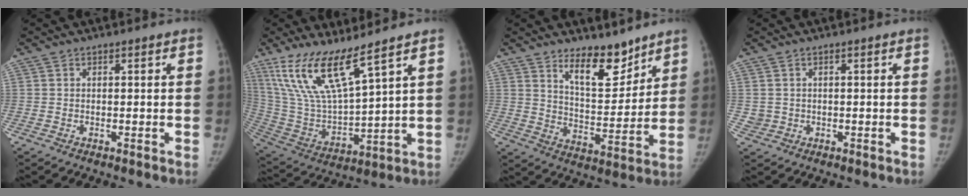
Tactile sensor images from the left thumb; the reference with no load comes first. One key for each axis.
{"total": 15.8, "fx": 10.5, "fy": 3.1, "fz": 11.3, "tx": -0.217, "ty": -0.056, "tz": 0.224}
{"total": 10.6, "fx": 8.0, "fy": 4.2, "fz": 5.6, "tx": -0.063, "ty": -0.073, "tz": 0.143}
{"total": 1.6, "fx": 0.1, "fy": 1.6, "fz": 0.2, "tx": 0.000, "ty": 0.003, "tz": 0.006}